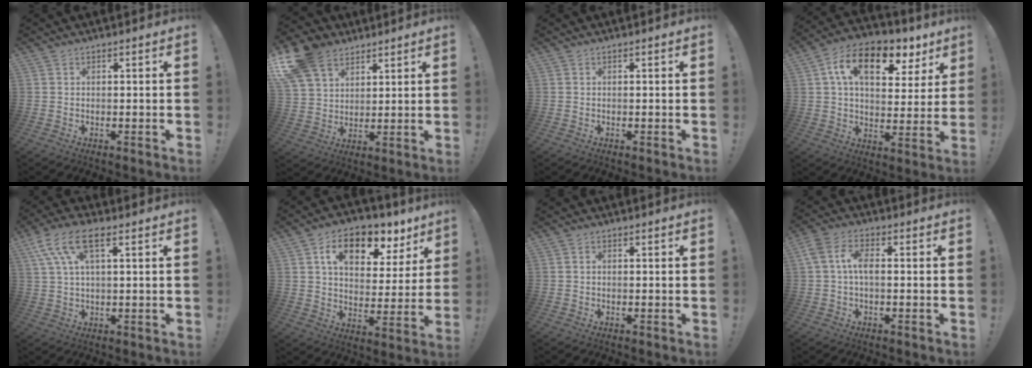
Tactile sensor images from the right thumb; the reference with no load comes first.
{"total": 14.2, "force": [8.4, 9.8, 5.9], "torque": [-0.124, -0.050, 0.164]}
{"total": 0.0}
{"total": 15.9, "force": [7.5, 8.7, 11.0], "torque": [-0.165, -0.032, 0.127]}
{"total": 11.2, "force": [5.1, 4.2, 9.0], "torque": [-0.166, -0.003, 0.097]}
{"total": 14.2, "force": [7.9, 7.8, 8.8], "torque": [-0.126, -0.041, 0.134]}
{"total": 0.6, "force": [-0.1, 0.5, 0.4], "torque": [-0.009, 0.003, -0.001]}
{"total": 7.0, "force": [0.1, 3.4, 6.1], "torque": [-0.129, 0.008, 0.005]}